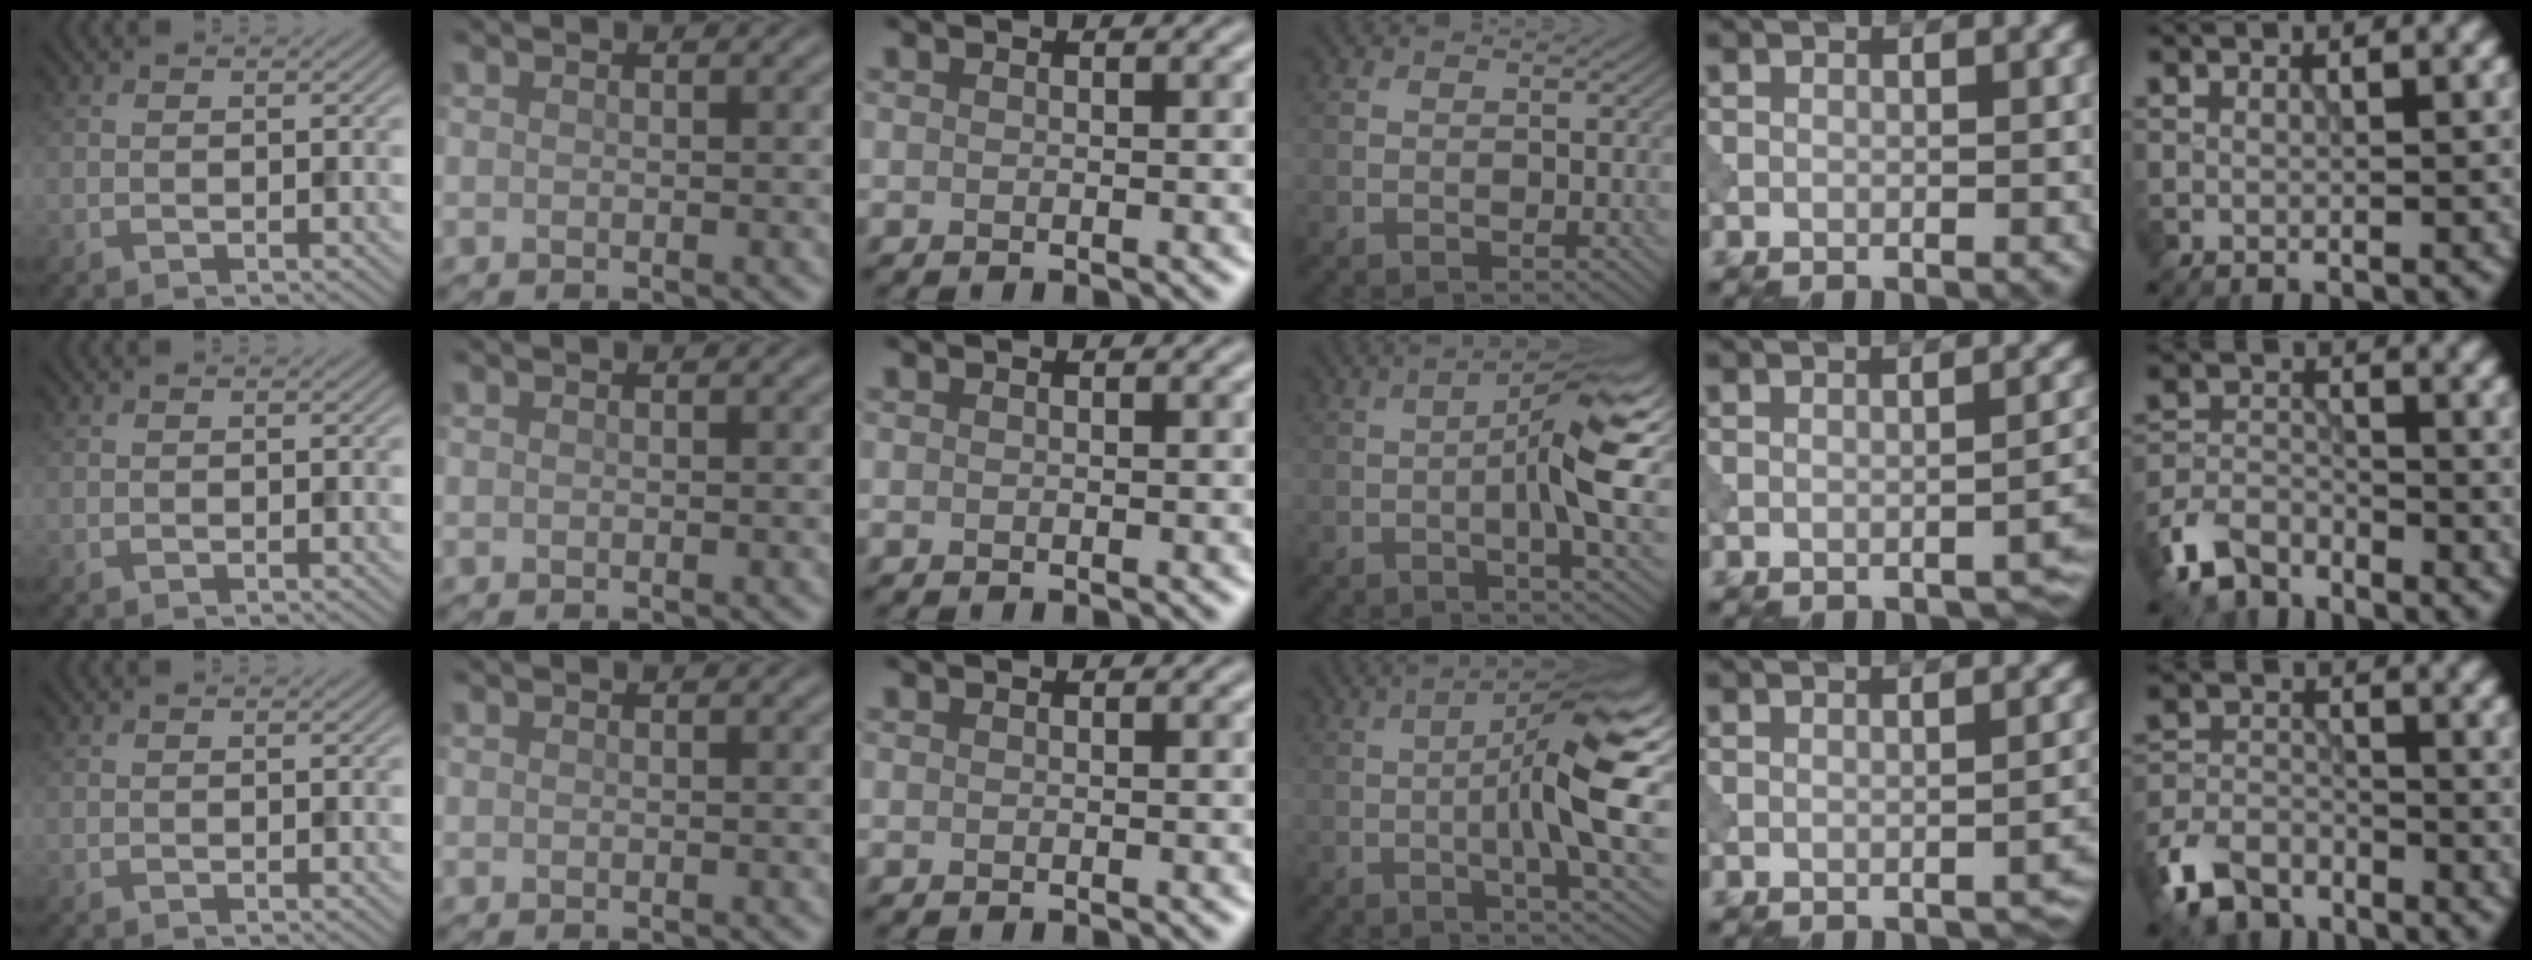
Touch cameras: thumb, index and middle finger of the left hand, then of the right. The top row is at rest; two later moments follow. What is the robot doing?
{"motion": "shake", "object": "bell"}